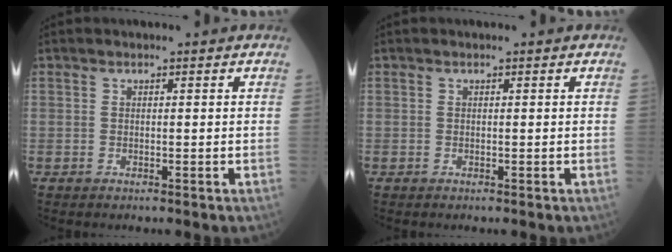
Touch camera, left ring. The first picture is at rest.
{"total": 0.0}